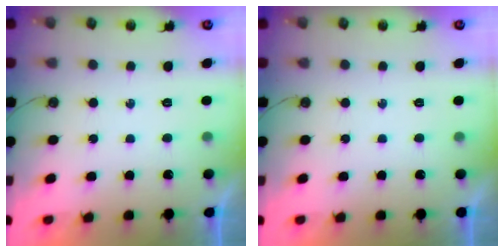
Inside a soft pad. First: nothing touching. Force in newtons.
{"total": 0.0}